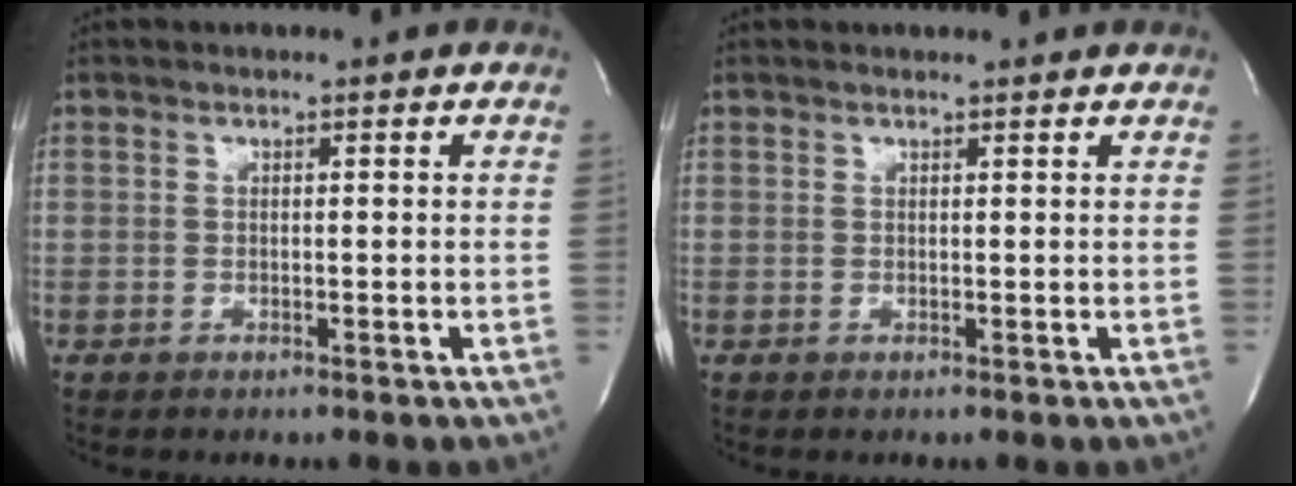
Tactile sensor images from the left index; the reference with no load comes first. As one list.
[{"total": 2.2, "force": [2.2, 0.2, 0.4], "torque": [-0.012, 0.011, 0.025]}]